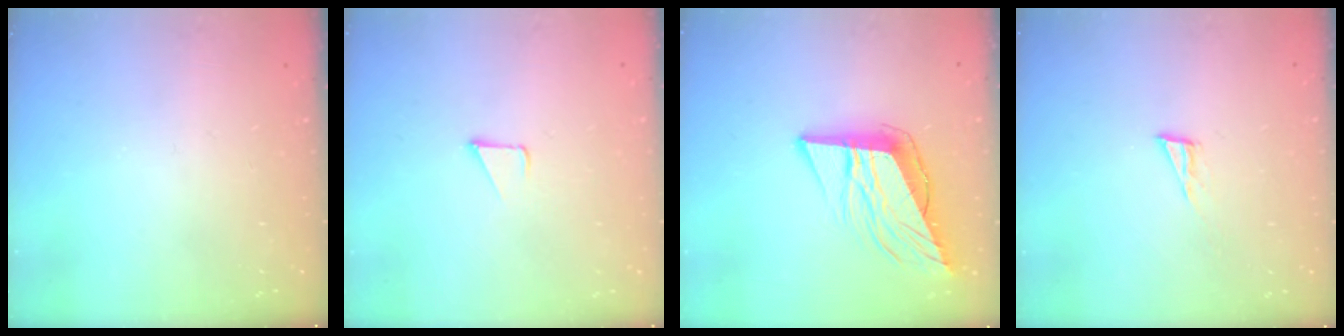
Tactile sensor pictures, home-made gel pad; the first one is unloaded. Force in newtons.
{"total": 1.5, "press": 1.5, "slide": 0.1}
{"total": 12.7, "press": 12.2, "slide": 3.4}
{"total": 4.8, "press": 4.7, "slide": 0.6}